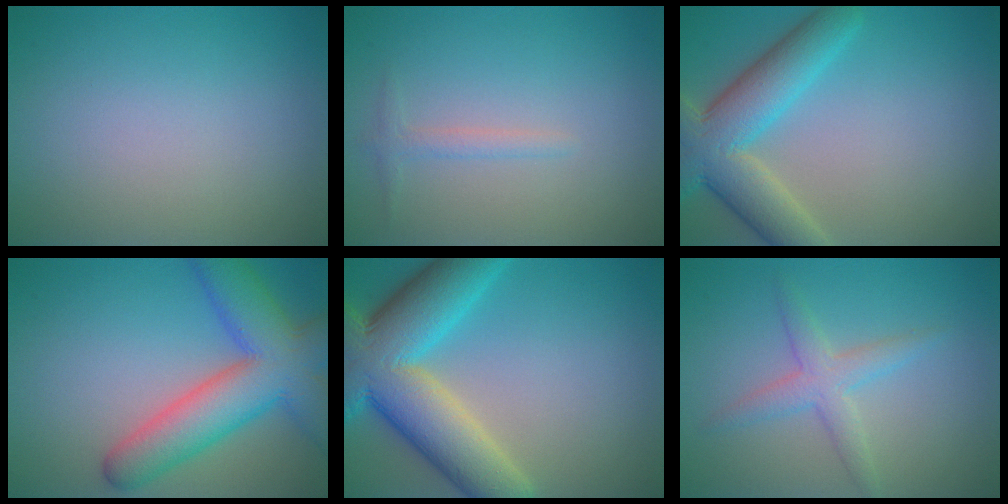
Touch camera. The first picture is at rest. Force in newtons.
{"total": 1.1, "press": 1.1, "slide": 0.1}
{"total": 7.7, "press": 7.7, "slide": 0.4}
{"total": 9.3, "press": 9.3, "slide": 0.5}
{"total": 12.3, "press": 12.3, "slide": 0.8}
{"total": 2.7, "press": 2.7, "slide": 0.0}